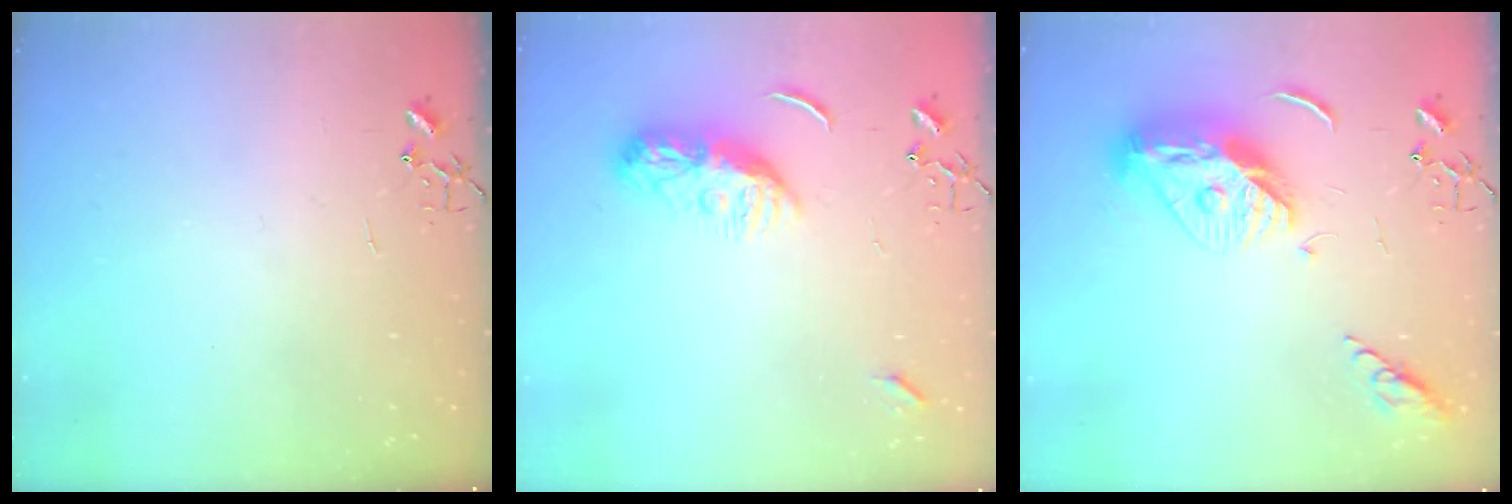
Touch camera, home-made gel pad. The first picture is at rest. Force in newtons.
{"total": 9.6, "press": 9.6, "slide": 0.7}
{"total": 13.9, "press": 13.9, "slide": 1.3}